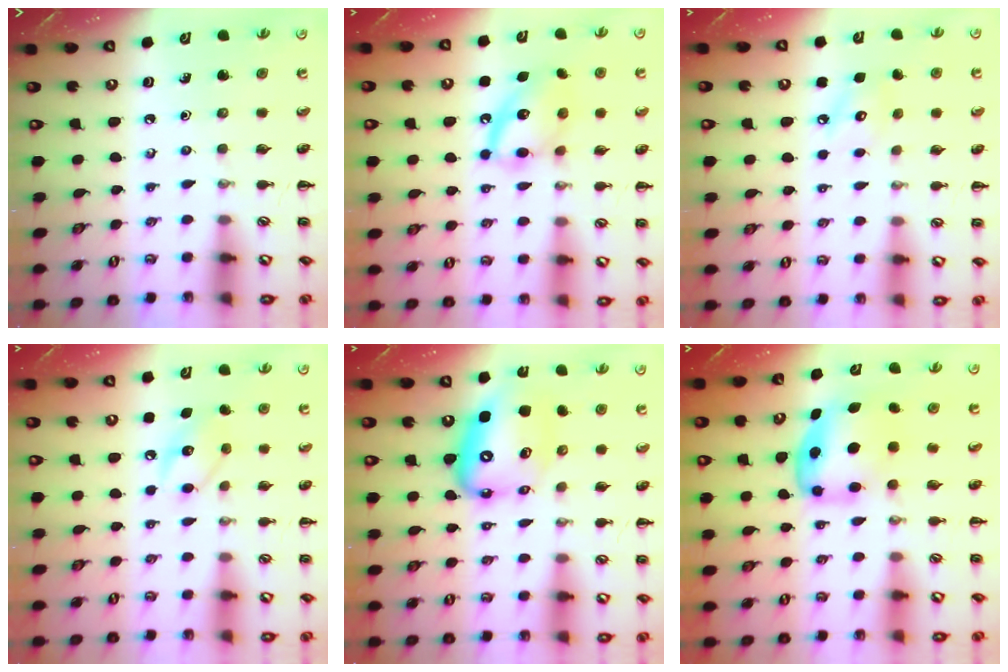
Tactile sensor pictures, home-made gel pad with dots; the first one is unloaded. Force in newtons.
{"total": 12.7, "press": 12.7, "slide": 0.9}
{"total": 6.0, "press": 6.0, "slide": 0.5}
{"total": 8.6, "press": 8.6, "slide": 0.7}
{"total": 12.4, "press": 11.9, "slide": 3.3}
{"total": 6.1, "press": 6.0, "slide": 1.0}